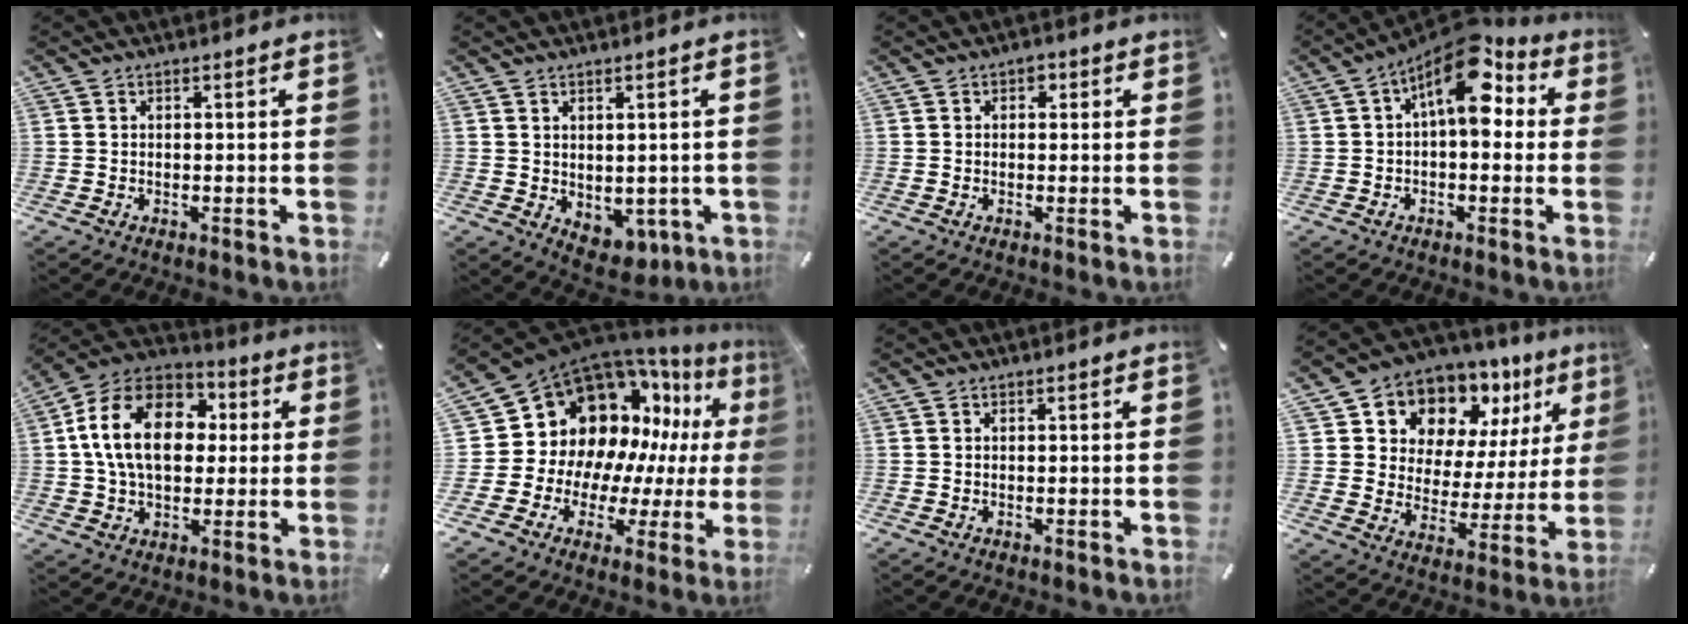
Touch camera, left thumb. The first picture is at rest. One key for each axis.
{"total": 3.2, "fx": 0.9, "fy": 2.8, "fz": 1.2, "tx": -0.008, "ty": -0.003, "tz": 0.019}
{"total": 1.7, "fx": 0.4, "fy": 1.4, "fz": 0.8, "tx": -0.001, "ty": 0.001, "tz": 0.001}
{"total": 12.4, "fx": 5.0, "fy": 5.9, "fz": 9.6, "tx": -0.157, "ty": -0.034, "tz": 0.083}
{"total": 17.7, "fx": 2.6, "fy": 13.0, "fz": 11.8, "tx": -0.237, "ty": 0.014, "tz": 0.045}
{"total": 17.4, "fx": 9.2, "fy": 13.3, "fz": 6.6, "tx": -0.101, "ty": -0.109, "tz": 0.195}
{"total": 0.0}
{"total": 10.8, "fx": 8.7, "fy": 6.3, "fz": 0.2, "tx": -0.011, "ty": -0.102, "tz": 0.159}